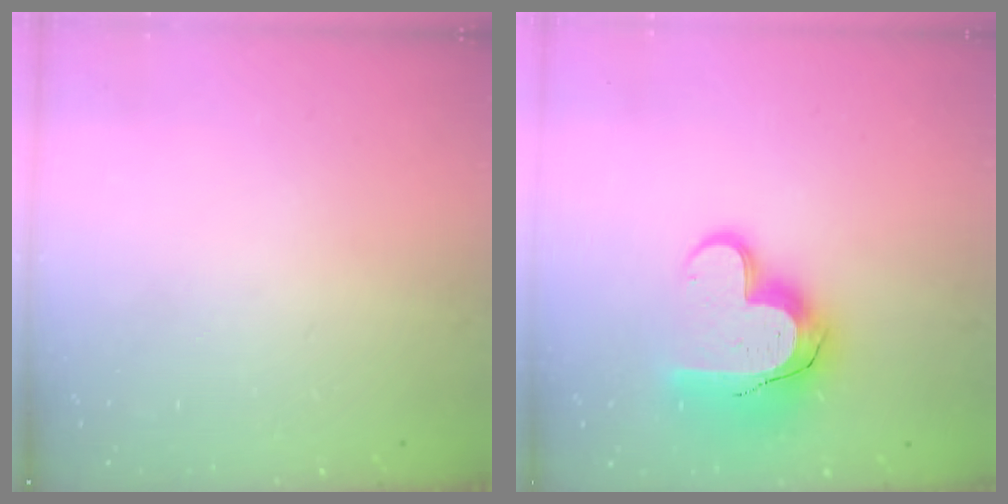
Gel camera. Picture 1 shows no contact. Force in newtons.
{"total": 18.5, "press": 18.5, "slide": 1.5}